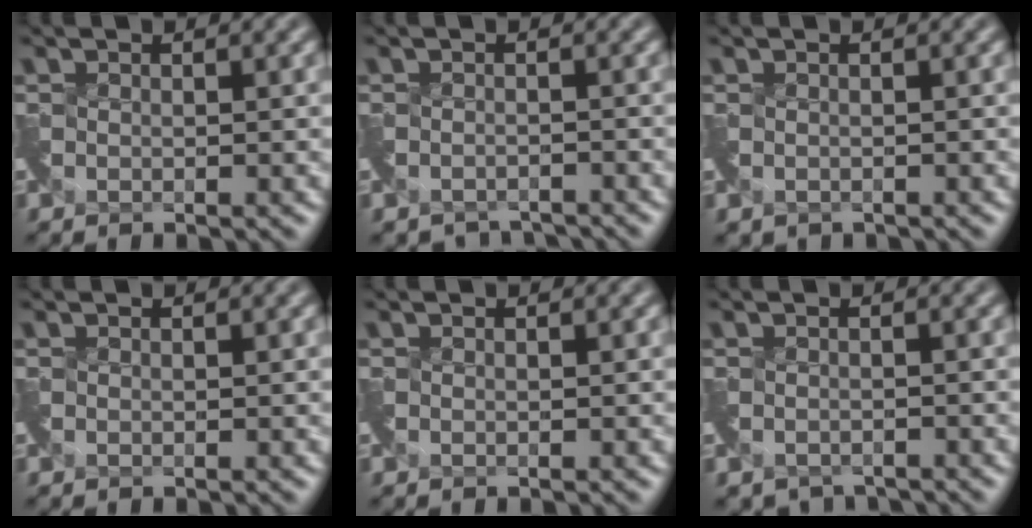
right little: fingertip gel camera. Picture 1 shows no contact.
{"total": 3.5, "force": [-3.1, 1.5, 0.7], "torque": [-0.009, -0.023, -0.050]}
{"total": 1.2, "force": [-0.6, 0.9, 0.6], "torque": [-0.017, -0.012, -0.010]}
{"total": 0.0}
{"total": 0.0}
{"total": 3.0, "force": [-2.4, 1.6, 0.8], "torque": [-0.014, -0.022, -0.038]}